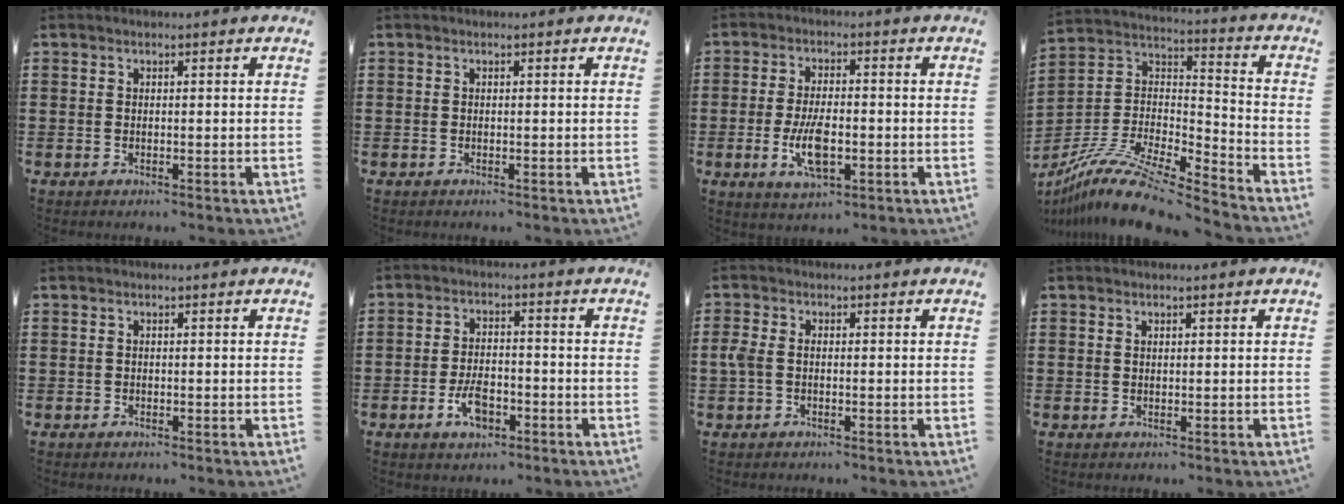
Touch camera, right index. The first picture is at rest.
{"total": 0.0}
{"total": 7.0, "force": [-1.8, 2.8, 6.1], "torque": [-0.130, -0.004, -0.036]}
{"total": 12.5, "force": [-10.5, 2.1, 6.5], "torque": [-0.132, 0.019, -0.206]}
{"total": 0.0}
{"total": 5.2, "force": [-2.3, 2.7, 3.9], "torque": [-0.084, 0.001, -0.047]}
{"total": 2.0, "force": [-0.3, 1.2, 1.6], "torque": [-0.047, -0.002, -0.011]}
{"total": 0.5, "force": [0.5, 0.1, 0.1], "torque": [-0.002, 0.002, 0.011]}